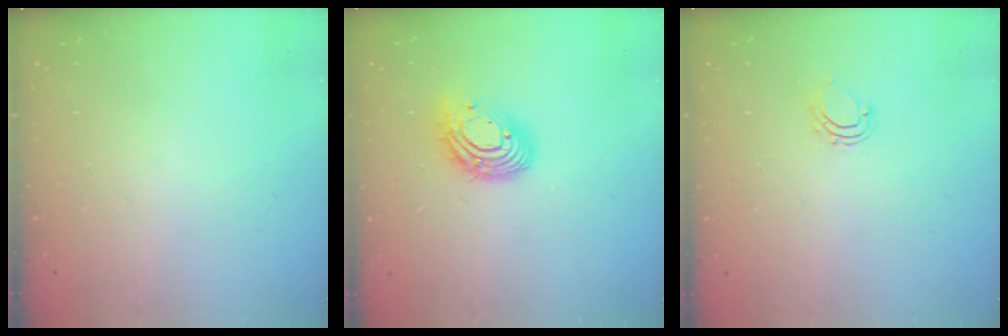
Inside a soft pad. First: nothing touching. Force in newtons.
{"total": 13.9, "press": 13.9, "slide": 1.2}
{"total": 4.5, "press": 4.4, "slide": 0.6}